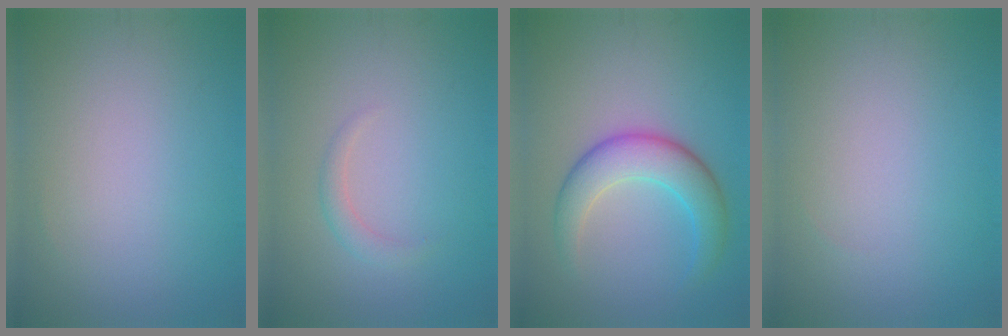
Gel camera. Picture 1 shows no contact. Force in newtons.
{"total": 1.2, "press": 1.2, "slide": 0.1}
{"total": 5.1, "press": 5.1, "slide": 0.1}
{"total": 0.0}